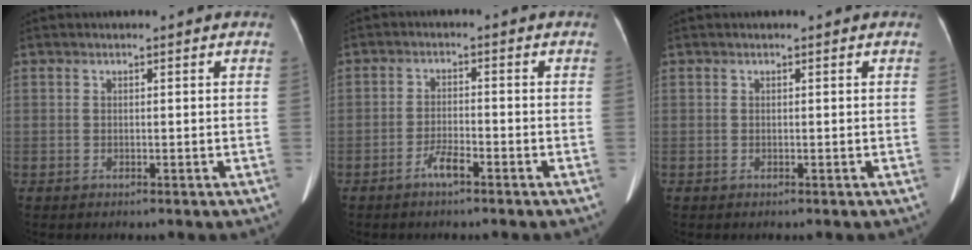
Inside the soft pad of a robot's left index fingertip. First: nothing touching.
{"total": 3.1, "force": [-2.3, 0.4, 2.0], "torque": [-0.042, -0.002, -0.043]}
{"total": 0.0}